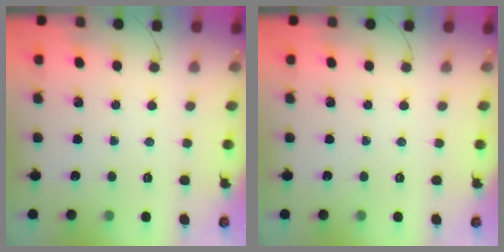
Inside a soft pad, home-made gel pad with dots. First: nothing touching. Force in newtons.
{"total": 0.0}